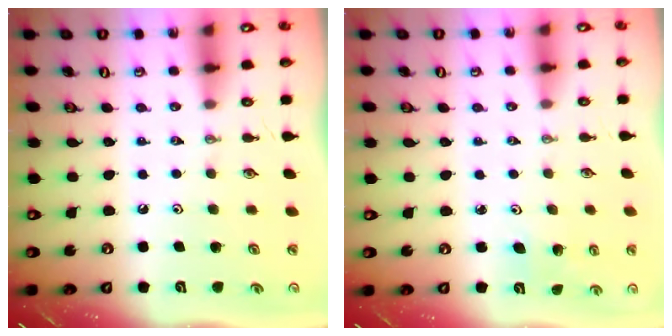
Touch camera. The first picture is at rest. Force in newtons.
{"total": 3.4, "press": 3.3, "slide": 0.9}